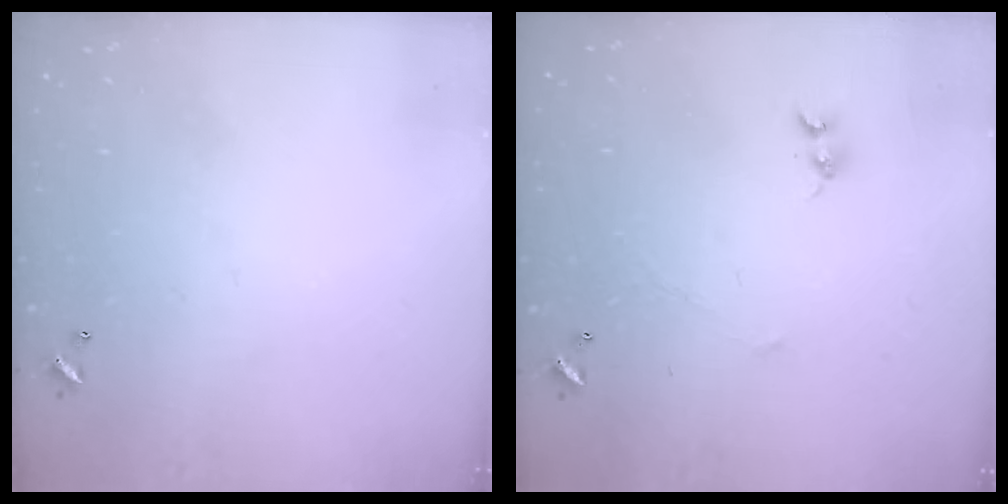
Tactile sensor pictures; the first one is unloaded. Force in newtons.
{"total": 1.4, "press": 1.3, "slide": 0.4}